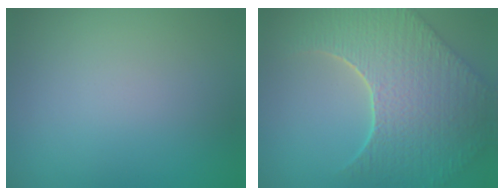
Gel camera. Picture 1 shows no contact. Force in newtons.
{"total": 9.4, "press": 6.6, "slide": 6.6}